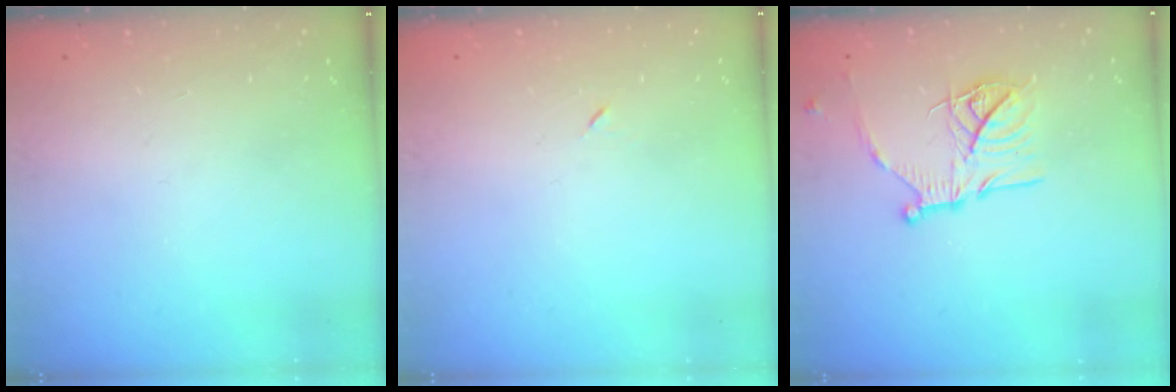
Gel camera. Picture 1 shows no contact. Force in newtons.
{"total": 3.3, "press": 3.2, "slide": 0.7}
{"total": 17.1, "press": 17.0, "slide": 1.5}